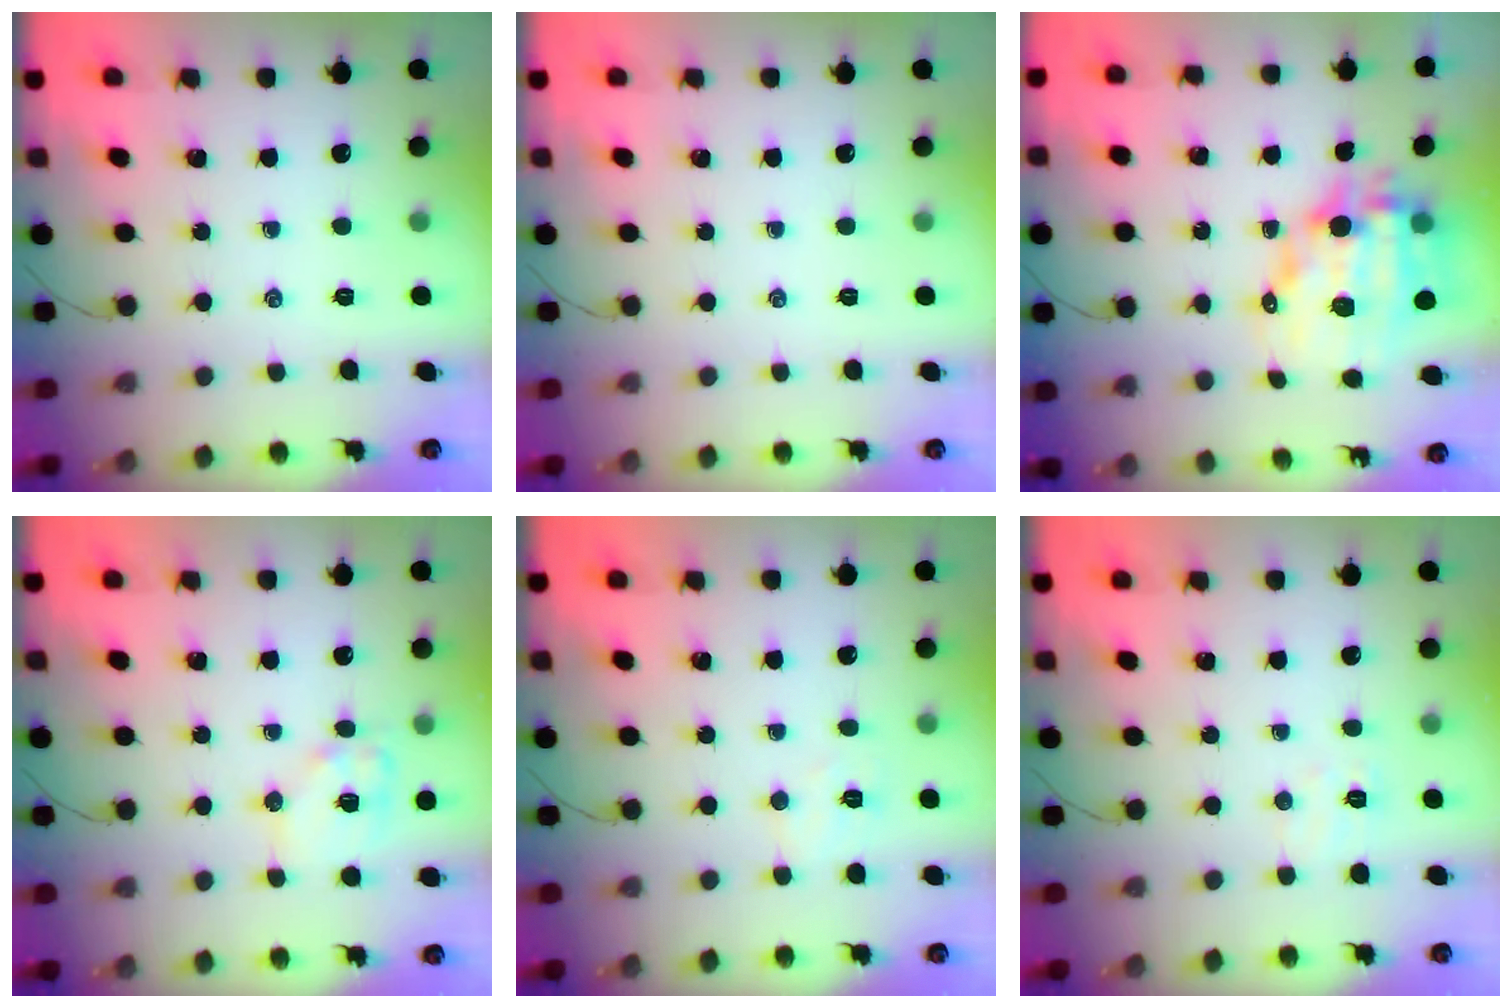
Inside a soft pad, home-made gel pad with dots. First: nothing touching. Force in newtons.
{"total": 0.0}
{"total": 13.5, "press": 13.1, "slide": 3.5}
{"total": 9.6, "press": 9.5, "slide": 0.6}
{"total": 4.1, "press": 4.0, "slide": 1.0}
{"total": 4.9, "press": 4.8, "slide": 1.2}